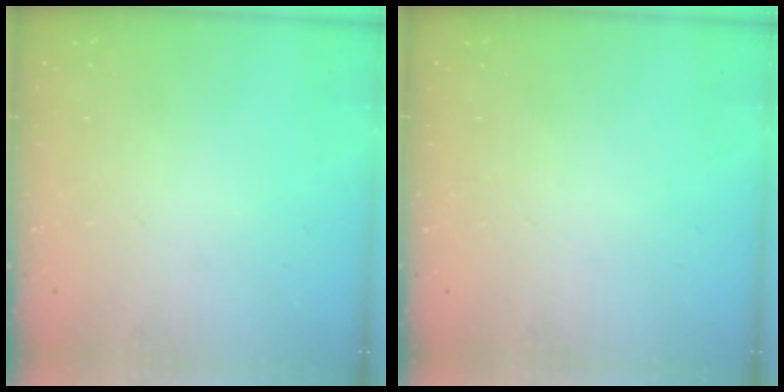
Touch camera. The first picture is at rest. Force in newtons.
{"total": 0.0}